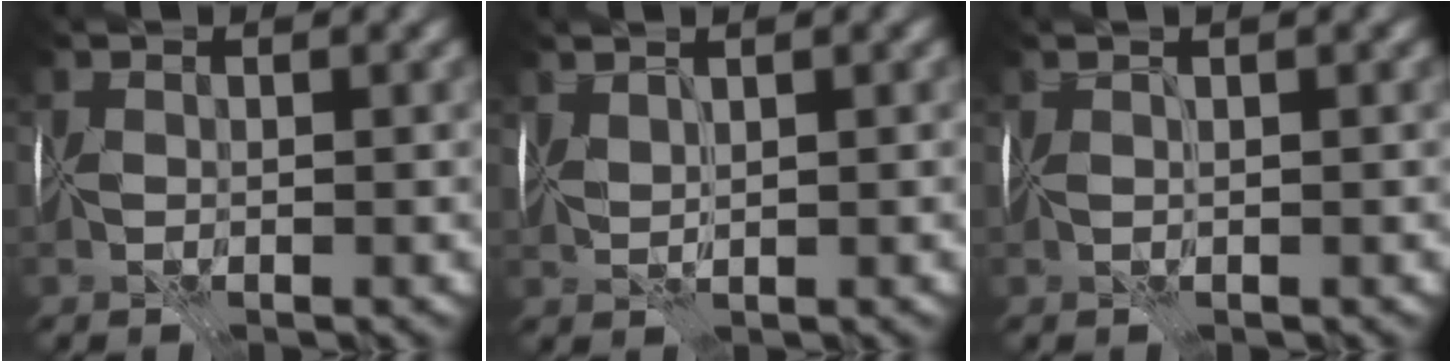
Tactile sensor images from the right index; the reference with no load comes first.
{"total": 1.3, "force": [1.2, -0.2, 0.6], "torque": [-0.012, 0.003, 0.027]}
{"total": 1.2, "force": [0.8, -0.4, 0.9], "torque": [-0.010, 0.004, 0.013]}